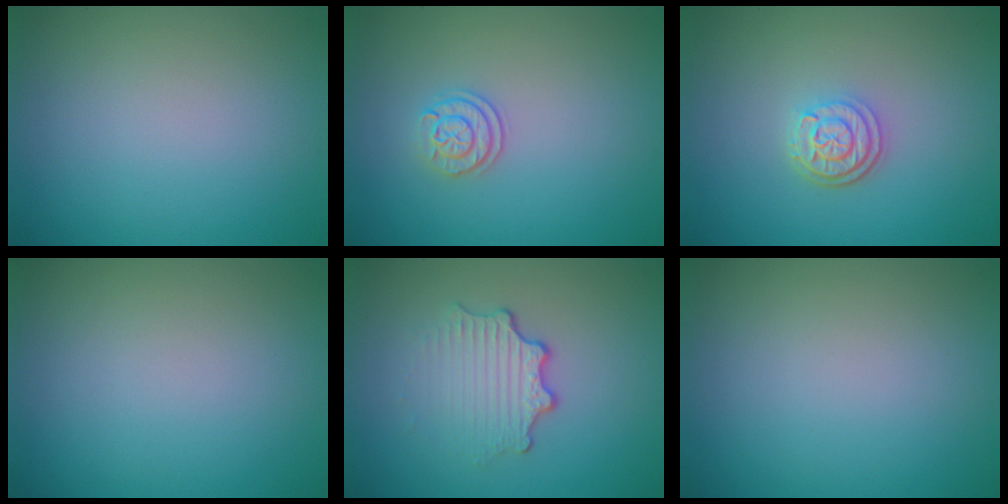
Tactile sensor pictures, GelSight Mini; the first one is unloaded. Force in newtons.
{"total": 2.0, "press": 1.8, "slide": 0.9}
{"total": 3.1, "press": 2.4, "slide": 1.8}
{"total": 0.0}
{"total": 3.4, "press": 2.4, "slide": 2.5}
{"total": 0.0}